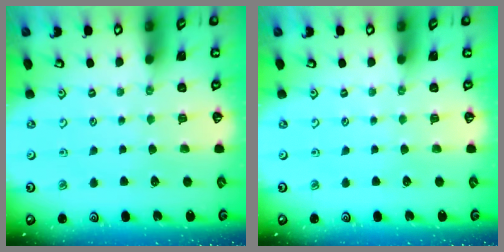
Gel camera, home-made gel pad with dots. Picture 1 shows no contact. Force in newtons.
{"total": 0.0}